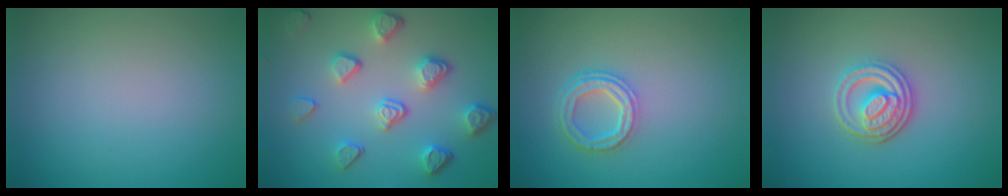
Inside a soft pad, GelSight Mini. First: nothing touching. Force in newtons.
{"total": 5.0, "press": 3.7, "slide": 3.3}
{"total": 3.6, "press": 2.8, "slide": 2.3}
{"total": 3.9, "press": 3.1, "slide": 2.3}